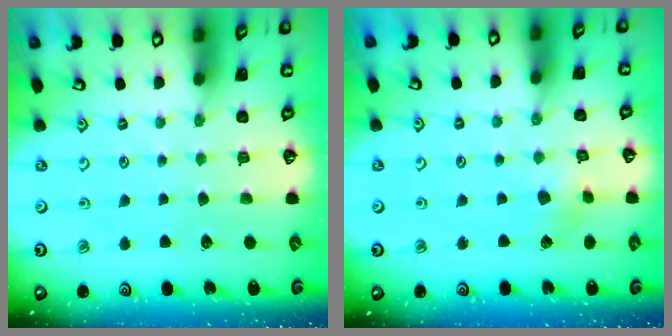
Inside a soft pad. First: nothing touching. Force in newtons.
{"total": 2.8, "press": 2.7, "slide": 0.8}